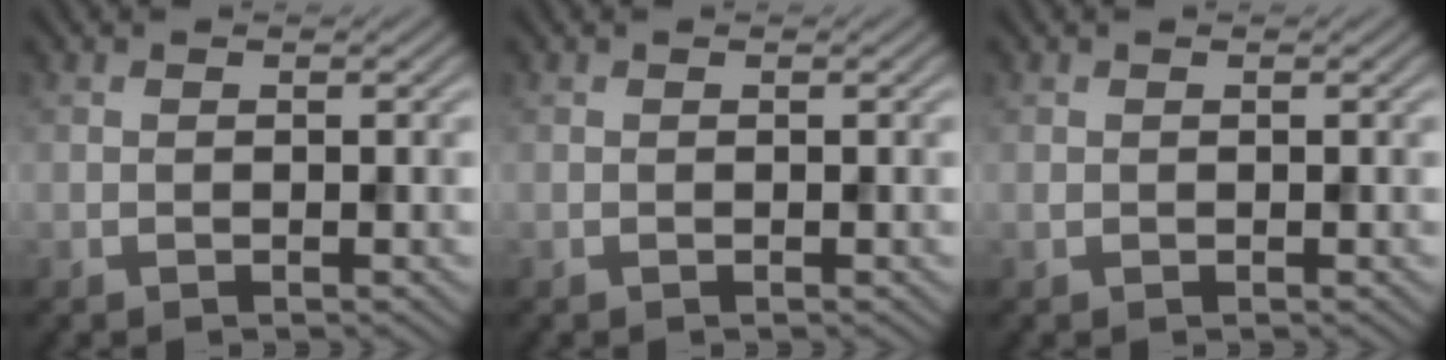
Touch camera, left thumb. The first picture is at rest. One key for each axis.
{"total": 0.0}
{"total": 0.0}